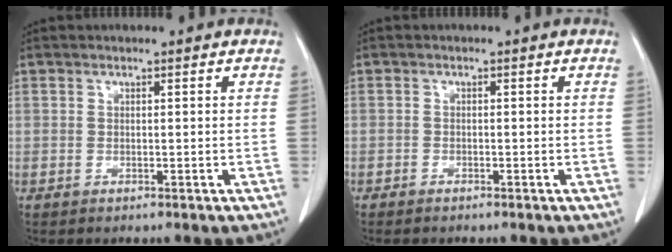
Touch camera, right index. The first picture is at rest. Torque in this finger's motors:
{"motor_torque": [0.29, -0.27, 0.04, -0.01]}